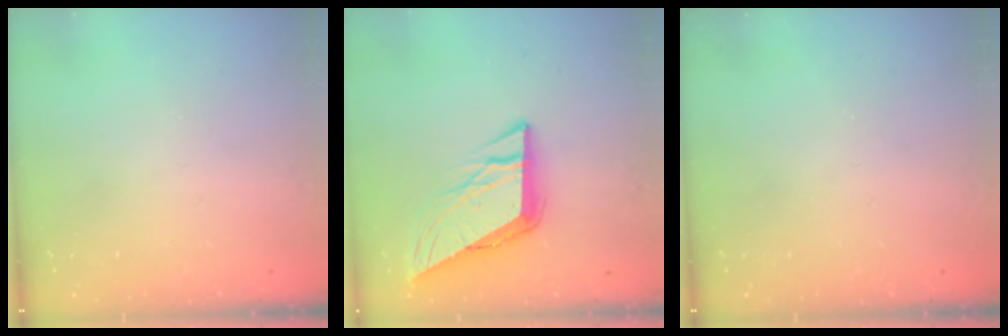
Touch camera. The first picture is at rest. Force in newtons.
{"total": 10.4, "press": 10.2, "slide": 1.7}
{"total": 0.0}